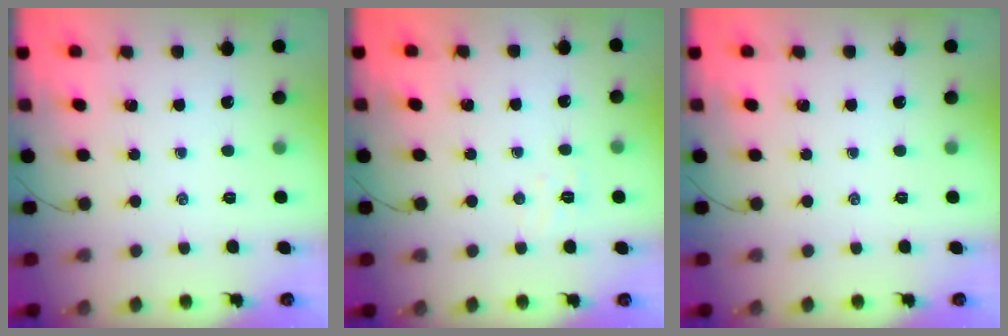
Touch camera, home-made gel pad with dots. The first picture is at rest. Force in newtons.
{"total": 3.3, "press": 3.2, "slide": 0.8}
{"total": 0.0}